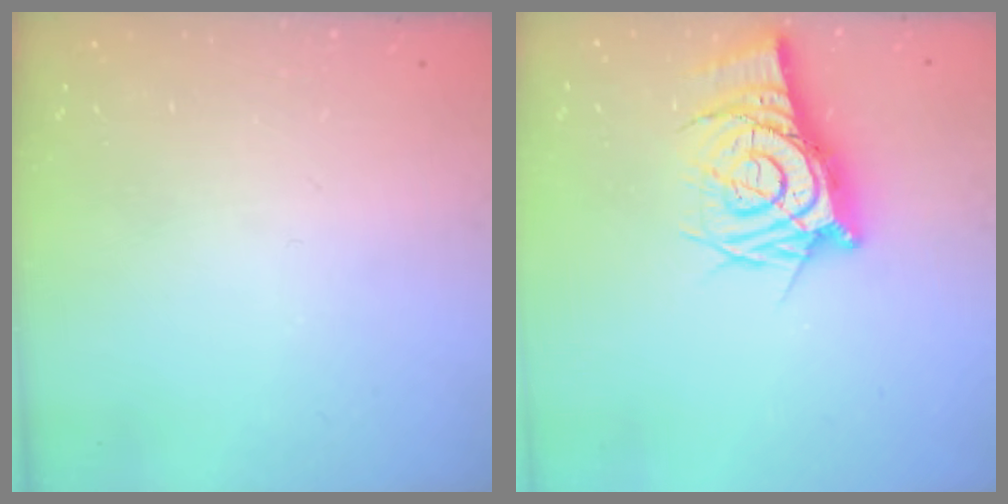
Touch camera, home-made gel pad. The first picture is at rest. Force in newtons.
{"total": 10.8, "press": 10.8, "slide": 1.1}